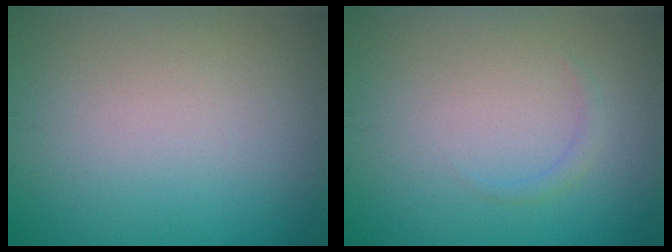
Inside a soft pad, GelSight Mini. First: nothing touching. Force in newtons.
{"total": 0.8, "press": 0.8, "slide": 0.1}